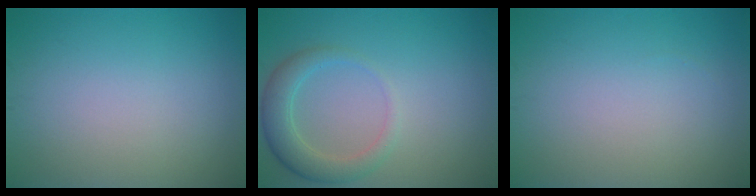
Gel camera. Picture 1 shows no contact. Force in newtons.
{"total": 2.4, "press": 2.4, "slide": 0.4}
{"total": 0.0}